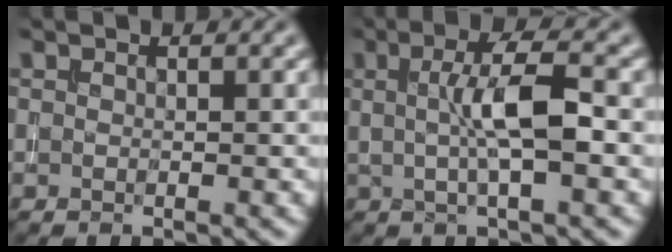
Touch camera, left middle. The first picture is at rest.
{"total": 5.0, "force": [0.4, 1.1, 4.9], "torque": [-0.085, 0.009, 0.005]}